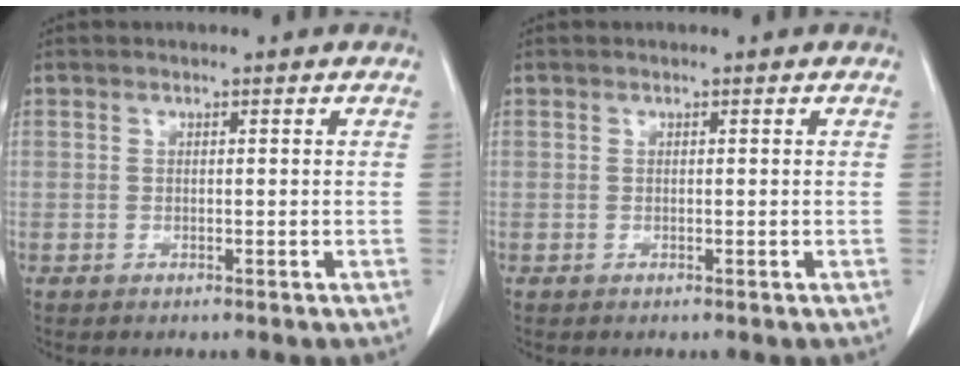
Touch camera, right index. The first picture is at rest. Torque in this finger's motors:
{"motor_torque": [-0.10, 0.09, 0.00, 0.00]}